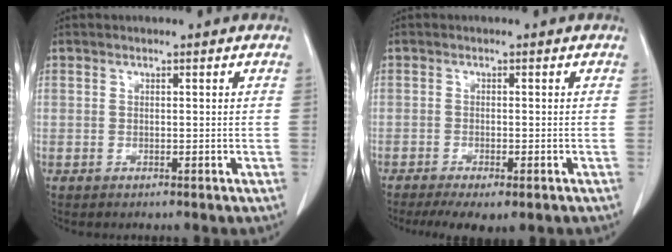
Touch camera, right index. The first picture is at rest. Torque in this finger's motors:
{"motor_torque": [0.83, -0.88, 0.20, 0.10]}